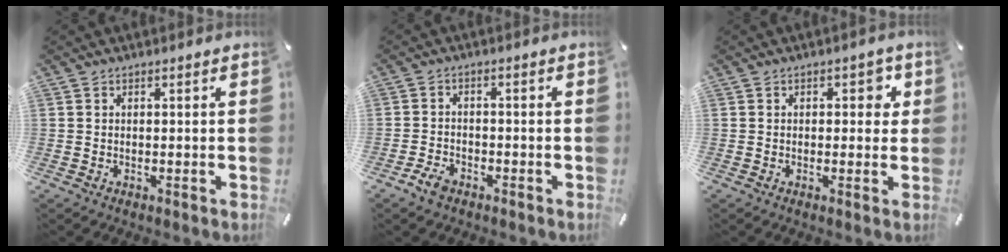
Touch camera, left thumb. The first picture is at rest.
{"total": 3.5, "force": [-2.5, 2.0, 1.6], "torque": [-0.040, 0.010, -0.050]}
{"total": 3.5, "force": [0.7, 2.2, 2.6], "torque": [-0.020, -0.001, 0.002]}